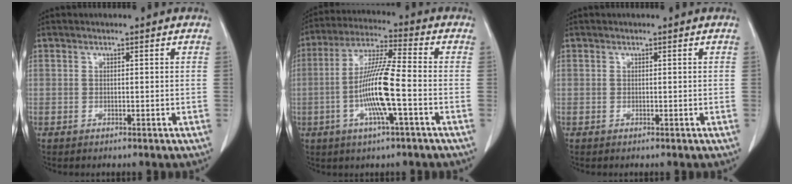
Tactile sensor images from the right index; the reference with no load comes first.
{"total": 11.8, "force": [-2.8, 0.4, 11.5], "torque": [-0.224, -0.001, -0.060]}
{"total": 0.0}